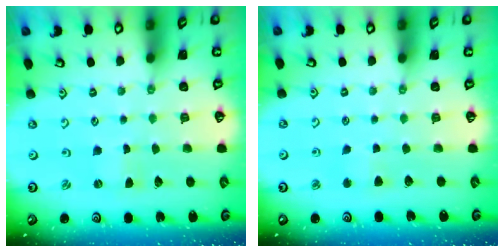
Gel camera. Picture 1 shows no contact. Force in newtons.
{"total": 2.5, "press": 2.5, "slide": 0.5}